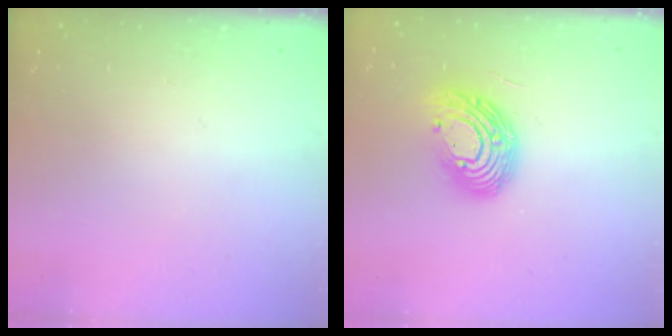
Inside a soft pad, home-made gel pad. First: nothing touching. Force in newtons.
{"total": 13.7, "press": 13.7, "slide": 0.5}